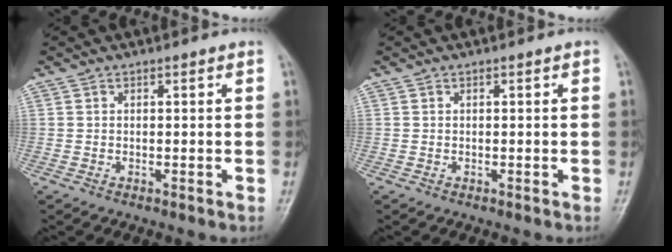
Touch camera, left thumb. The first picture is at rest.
{"total": 0.0}